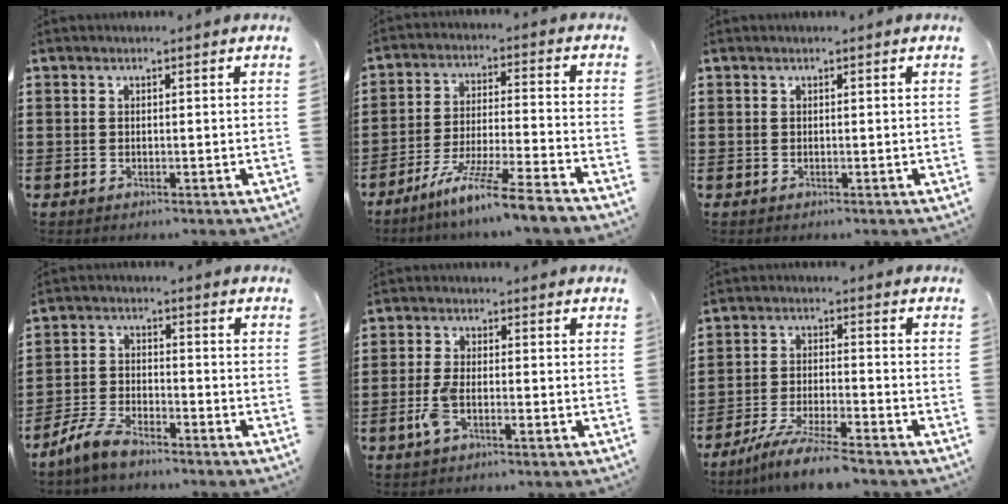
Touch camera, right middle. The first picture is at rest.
{"total": 9.3, "force": [-7.9, -0.9, 4.9], "torque": [-0.098, -0.008, -0.157]}
{"total": 0.0}
{"total": 5.8, "force": [-4.9, 1.3, 2.7], "torque": [-0.076, -0.003, -0.102]}
{"total": 4.2, "force": [-1.4, 1.6, 3.6], "torque": [-0.088, -0.003, -0.033]}
{"total": 6.8, "force": [-5.9, -0.1, 3.4], "torque": [-0.070, -0.015, -0.112]}